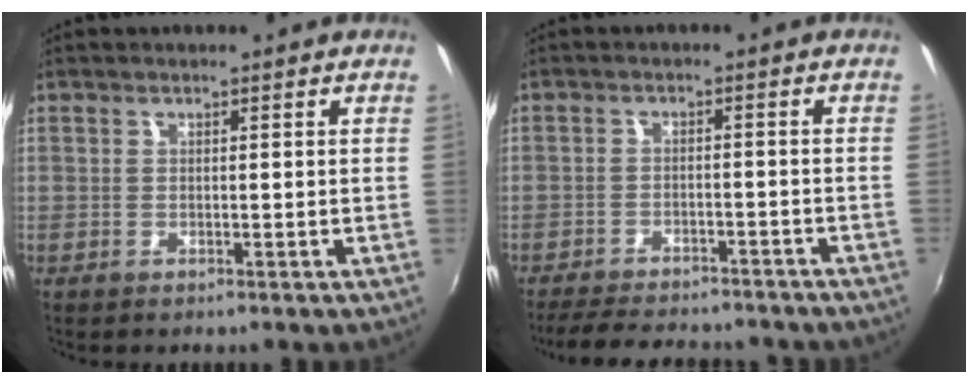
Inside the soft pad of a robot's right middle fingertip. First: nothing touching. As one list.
[{"total": 15.2, "force": [-12.9, 4.5, 6.6], "torque": [-0.138, -0.020, -0.176]}]